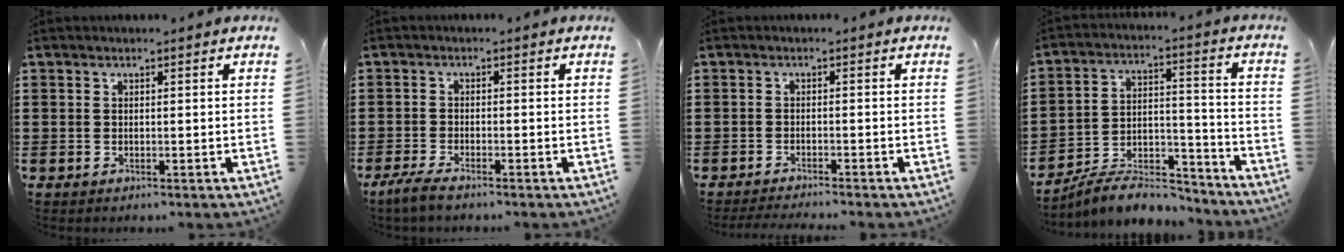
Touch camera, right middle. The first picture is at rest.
{"total": 2.5, "force": [-2.0, 0.2, 1.5], "torque": [-0.041, -0.002, -0.042]}
{"total": 1.7, "force": [-1.7, -0.2, 0.4], "torque": [-0.007, -0.002, -0.032]}
{"total": 7.9, "force": [-7.4, 2.0, 2.1], "torque": [-0.036, 0.019, -0.143]}